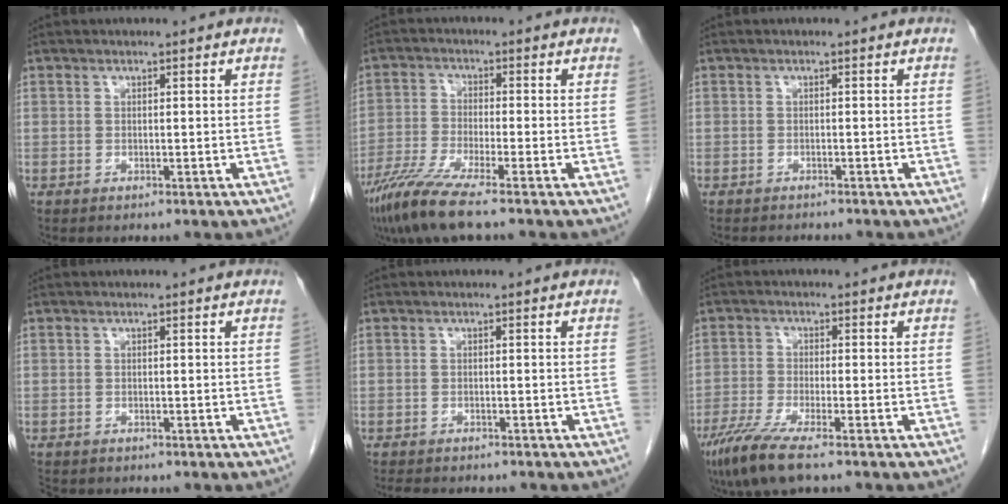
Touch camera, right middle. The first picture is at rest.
{"total": 7.8, "force": [-5.8, -0.4, 5.2], "torque": [-0.108, -0.028, -0.114]}
{"total": 2.9, "force": [-2.7, 0.5, 0.8], "torque": [-0.013, -0.007, -0.033]}
{"total": 2.7, "force": [-2.2, 1.3, 0.9], "torque": [-0.017, -0.004, -0.031]}
{"total": 5.8, "force": [-5.0, 1.4, 2.4], "torque": [-0.039, -0.010, -0.068]}
{"total": 7.1, "force": [-4.9, 0.3, 5.0], "torque": [-0.098, -0.021, -0.091]}